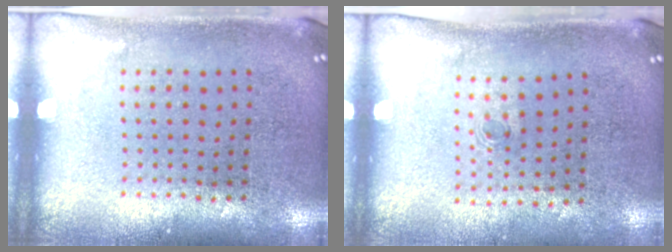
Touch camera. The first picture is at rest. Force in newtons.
{"total": 0.5, "press": 0.3, "slide": 0.4}